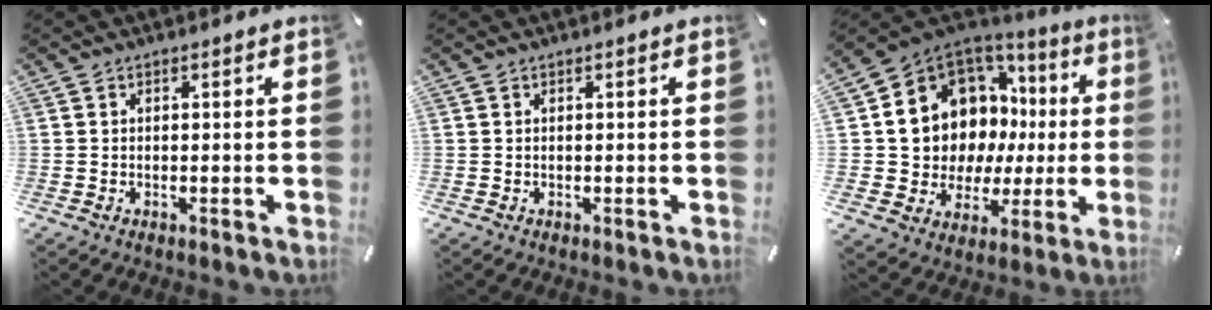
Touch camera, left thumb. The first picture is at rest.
{"total": 0.0}
{"total": 12.4, "force": [4.6, 10.6, 4.4], "torque": [-0.085, -0.068, 0.105]}